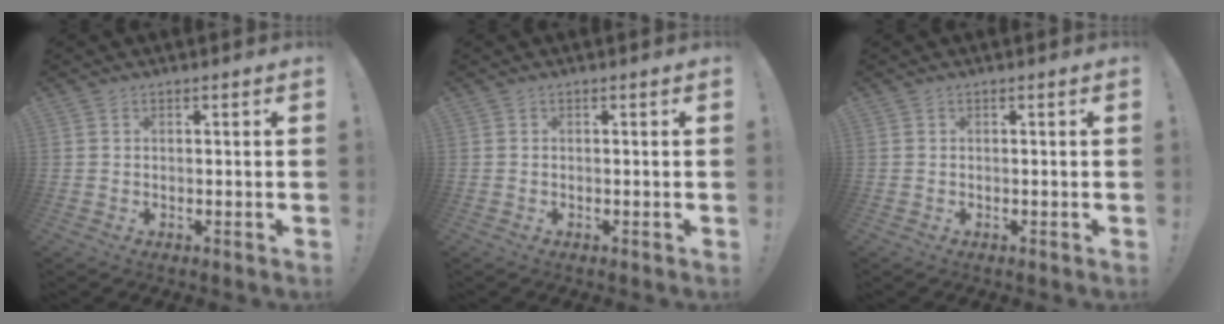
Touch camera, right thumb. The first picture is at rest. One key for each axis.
{"total": 0.0}
{"total": 0.0}